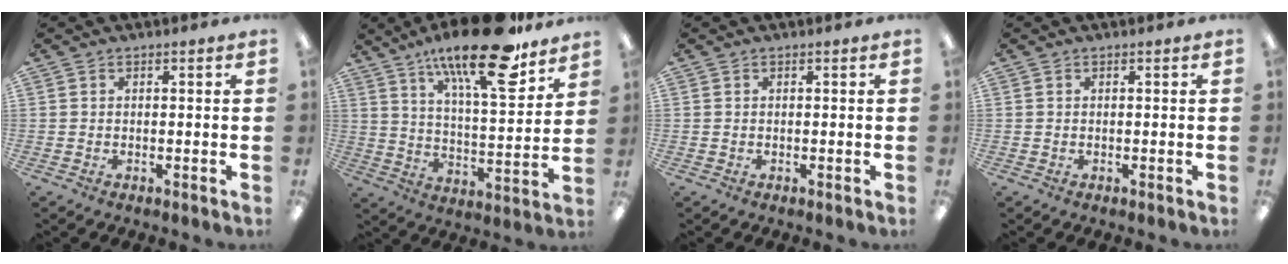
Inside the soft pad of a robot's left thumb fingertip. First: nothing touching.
{"total": 22.7, "force": [15.6, 6.6, 15.0], "torque": [-0.238, -0.092, 0.253]}
{"total": 0.0}
{"total": 0.0}